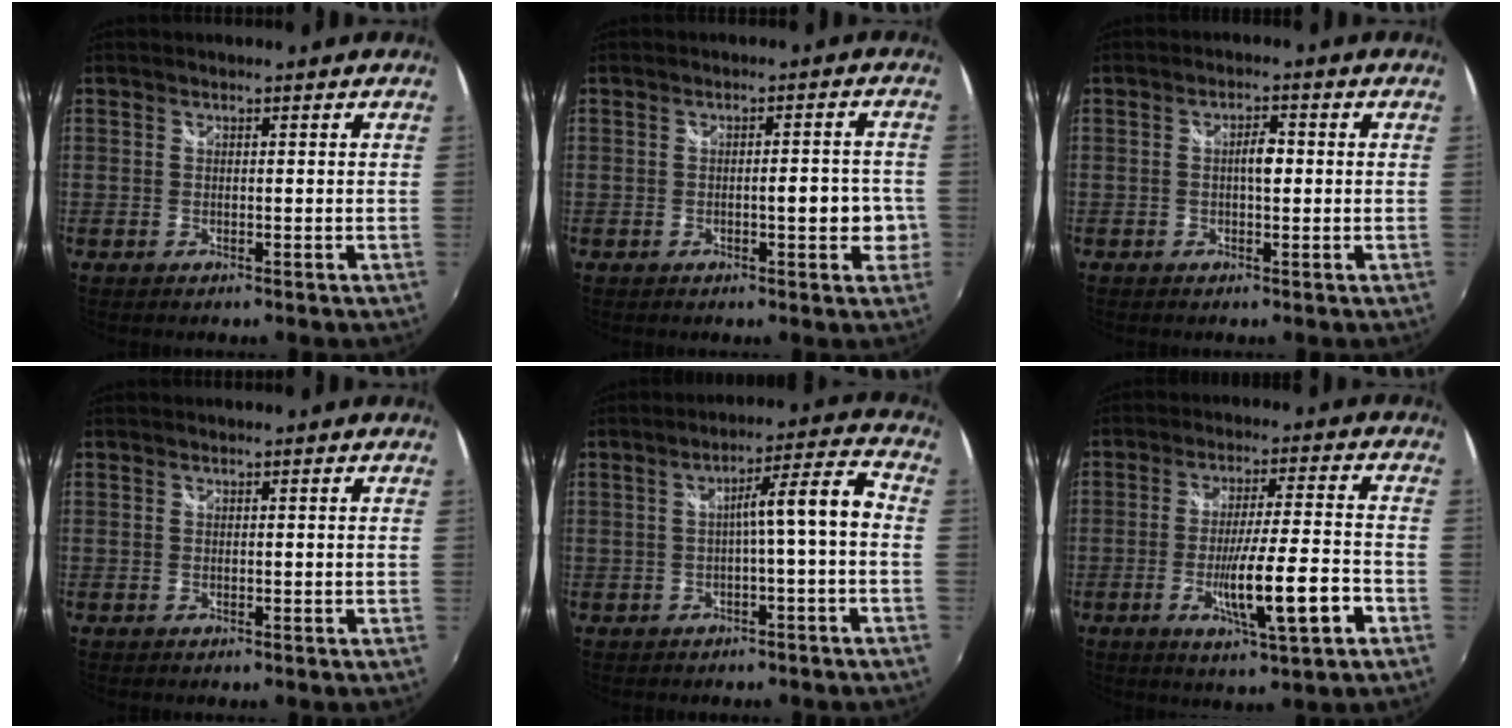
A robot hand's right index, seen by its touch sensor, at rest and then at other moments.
{"total": 5.2, "force": [-1.2, 1.9, 4.7], "torque": [-0.066, 0.003, -0.013]}
{"total": 2.3, "force": [0.1, 1.0, 2.0], "torque": [-0.033, 0.004, 0.000]}
{"total": 0.0}
{"total": 6.8, "force": [-1.6, -0.2, 6.6], "torque": [-0.104, 0.018, -0.014]}
{"total": 12.3, "force": [-4.7, 0.6, 11.3], "torque": [-0.190, -0.024, -0.071]}